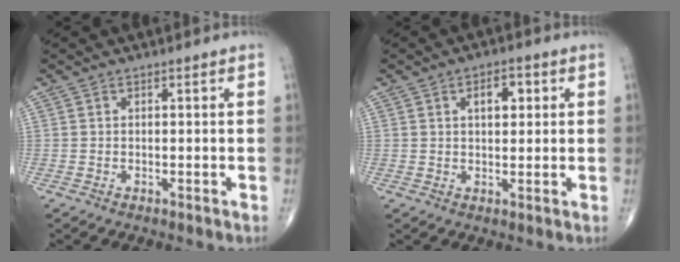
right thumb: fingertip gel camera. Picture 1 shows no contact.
{"total": 4.8, "force": [1.5, 2.6, 3.7], "torque": [-0.040, 0.001, 0.020]}